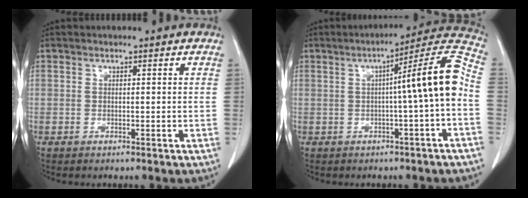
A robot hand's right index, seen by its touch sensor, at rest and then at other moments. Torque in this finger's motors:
{"motor_torque": [1.27, 0.14, 0.60, 0.12]}